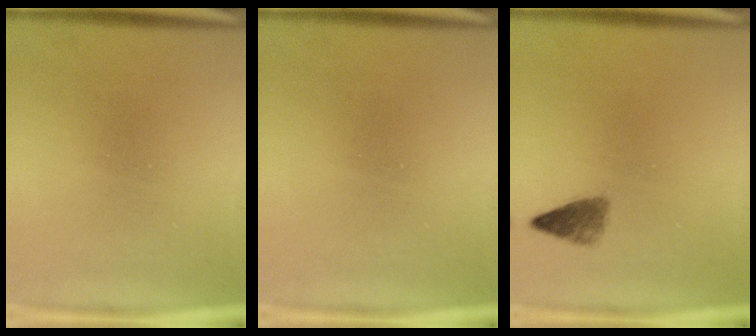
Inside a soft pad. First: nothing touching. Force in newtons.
{"total": 0.0}
{"total": 2.2}